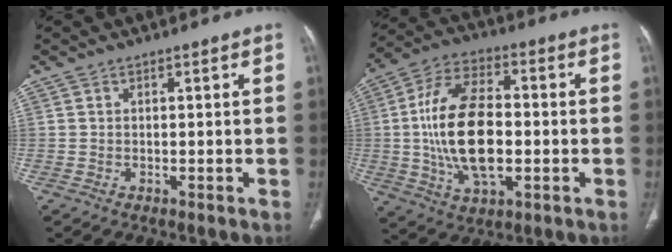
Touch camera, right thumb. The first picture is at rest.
{"total": 18.4, "force": [-1.1, 9.8, 15.5], "torque": [-0.290, 0.014, -0.018]}